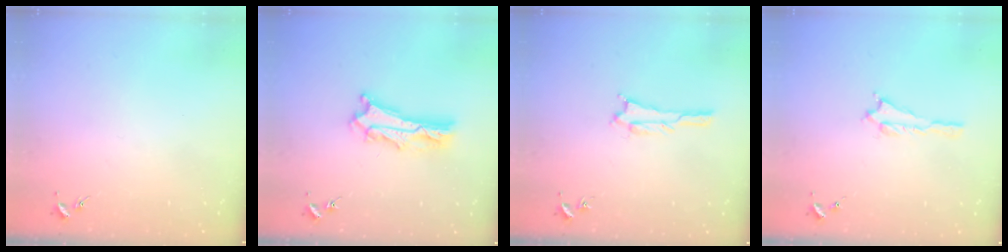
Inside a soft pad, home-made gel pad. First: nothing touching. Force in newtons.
{"total": 4.4, "press": 4.4, "slide": 0.3}
{"total": 1.1, "press": 1.1, "slide": 0.1}
{"total": 0.6, "press": 0.5, "slide": 0.2}